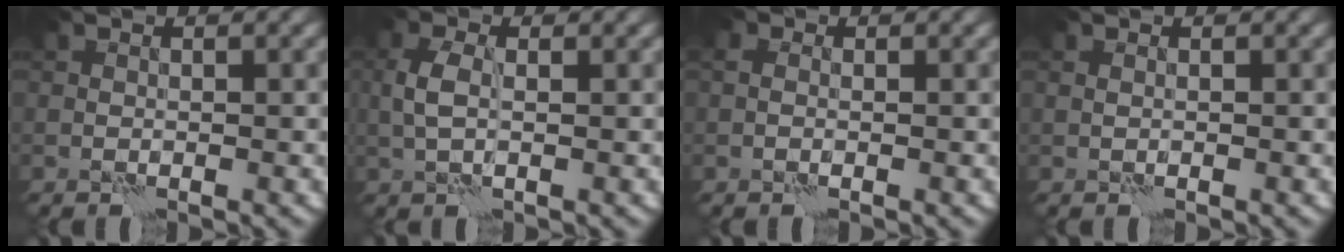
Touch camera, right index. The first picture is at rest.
{"total": 2.1, "force": [0.2, 1.1, 1.8], "torque": [-0.046, 0.005, 0.001]}
{"total": 1.3, "force": [-0.1, 0.9, 0.9], "torque": [-0.015, 0.006, -0.011]}
{"total": 0.0}